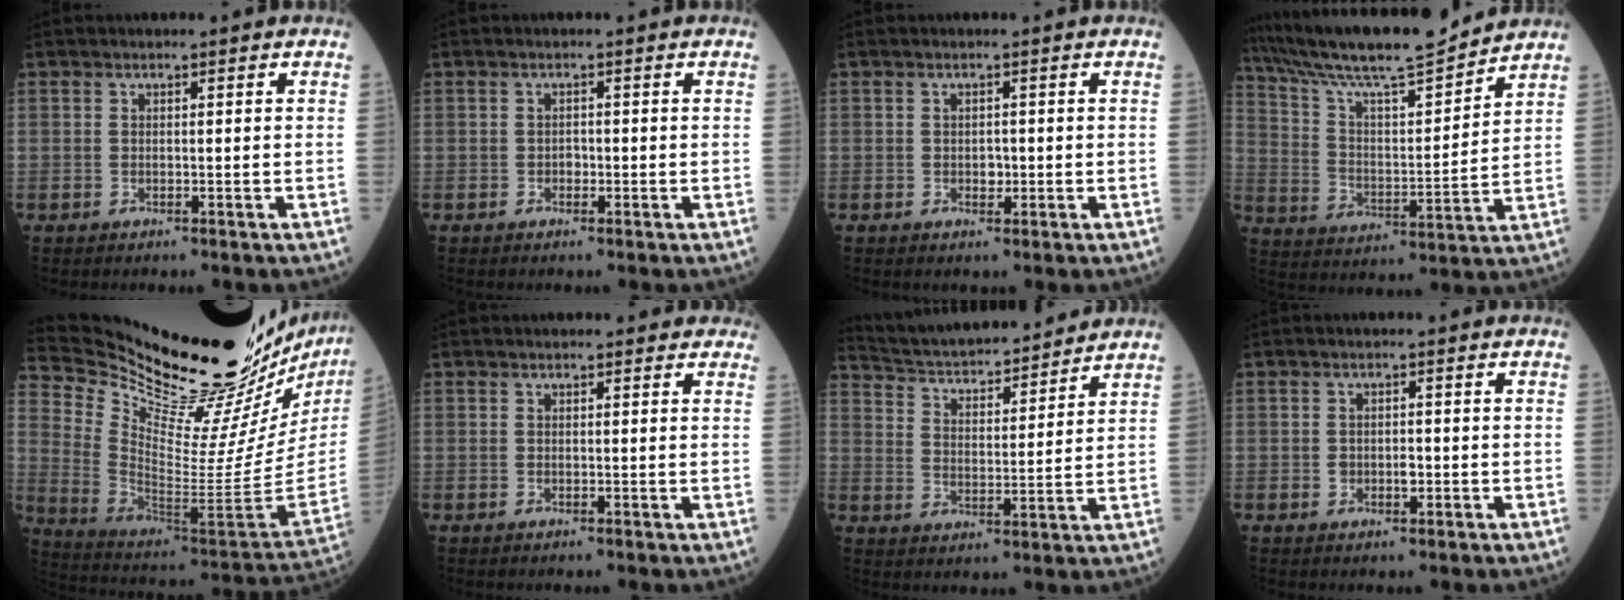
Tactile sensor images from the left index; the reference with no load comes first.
{"total": 1.0, "force": [-0.6, 0.6, 0.4], "torque": [-0.005, 0.000, -0.013]}
{"total": 1.3, "force": [-0.5, 0.9, 0.8], "torque": [-0.012, -0.002, -0.006]}
{"total": 17.0, "force": [15.2, 1.0, 7.4], "torque": [-0.142, 0.003, 0.261]}
{"total": 34.1, "force": [30.1, 2.1, 15.8], "torque": [-0.261, -0.155, 0.420]}
{"total": 3.5, "force": [3.0, 1.4, 1.0], "torque": [-0.002, 0.005, 0.019]}
{"total": 16.5, "force": [15.4, 2.3, 5.6], "torque": [-0.098, 0.013, 0.243]}
{"total": 1.9, "force": [-0.6, 1.2, 1.3], "torque": [-0.020, -0.001, -0.008]}